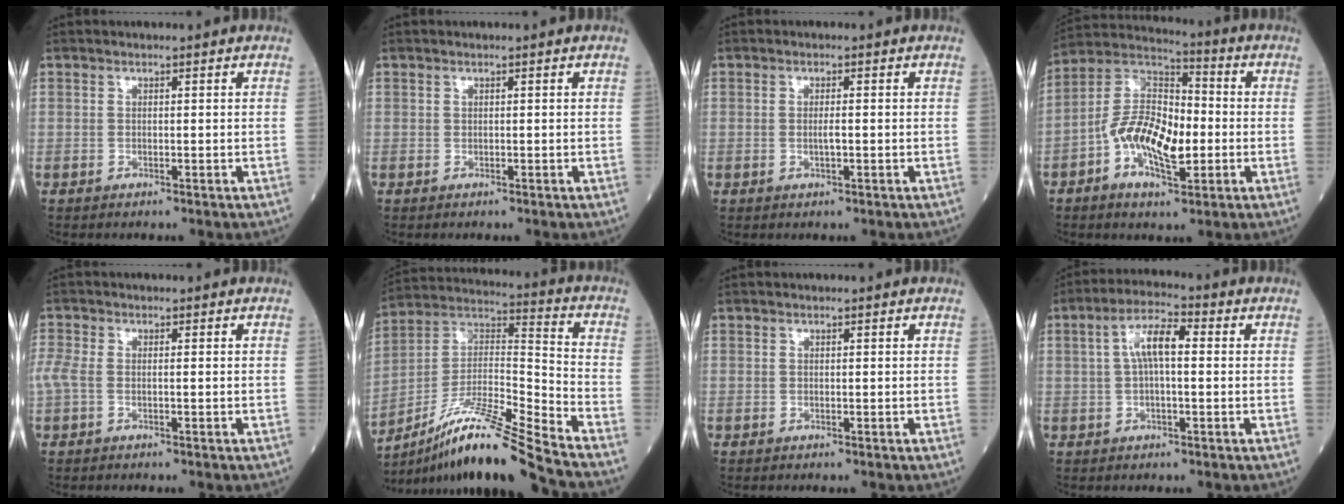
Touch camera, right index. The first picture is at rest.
{"total": 0.0}
{"total": 1.4, "force": [-0.2, 0.2, 1.4], "torque": [-0.033, -0.001, -0.003]}
{"total": 13.0, "force": [-3.0, 5.5, 11.4], "torque": [-0.230, 0.019, -0.059]}
{"total": 3.4, "force": [-0.9, 1.6, 2.8], "torque": [-0.095, 0.011, -0.017]}
{"total": 17.5, "force": [-14.1, -1.3, 10.3], "torque": [-0.203, 0.005, -0.255]}
{"total": 0.0}
{"total": 6.1, "force": [0.8, 1.6, 5.8], "torque": [-0.117, 0.021, 0.013]}